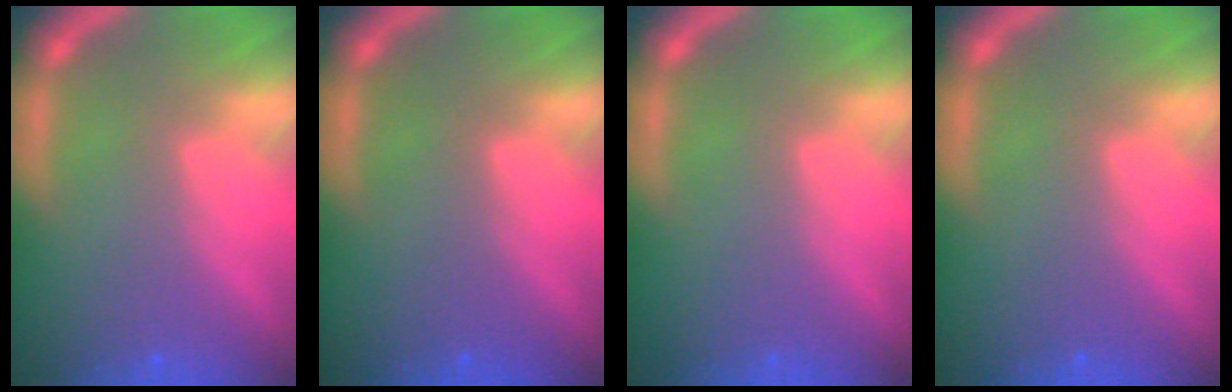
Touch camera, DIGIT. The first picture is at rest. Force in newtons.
{"total": 0.0}
{"total": 0.0}
{"total": 0.0}